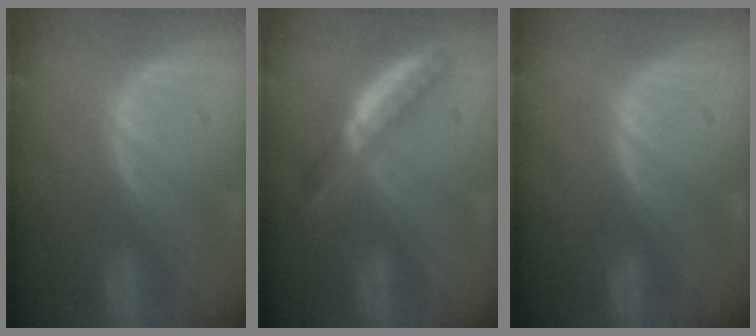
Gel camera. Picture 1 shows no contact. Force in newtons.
{"total": 4.8, "press": 4.7, "slide": 0.3}
{"total": 0.0}